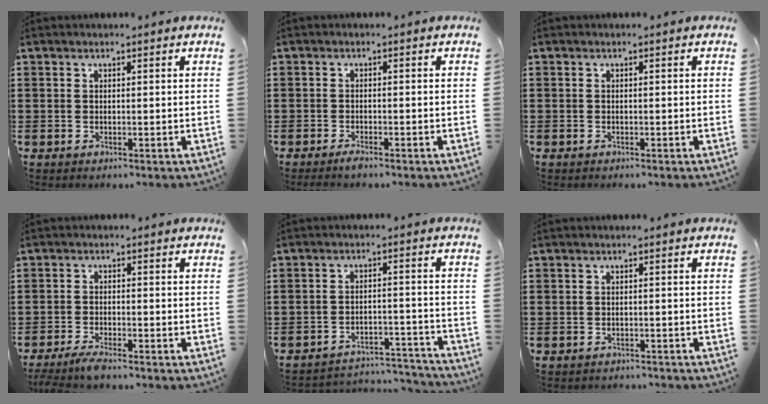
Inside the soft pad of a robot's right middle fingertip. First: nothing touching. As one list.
[{"total": 1.4, "force": [-1.1, 0.1, 0.9], "torque": [-0.017, -0.004, -0.020]}, {"total": 0.0}, {"total": 2.7, "force": [-2.3, 0.0, 1.3], "torque": [-0.037, -0.005, -0.049]}, {"total": 4.1, "force": [-3.9, 0.6, 0.8], "torque": [-0.018, 0.002, -0.084]}, {"total": 1.3, "force": [-1.2, 0.2, -0.2], "torque": [-0.001, 0.004, -0.029]}]